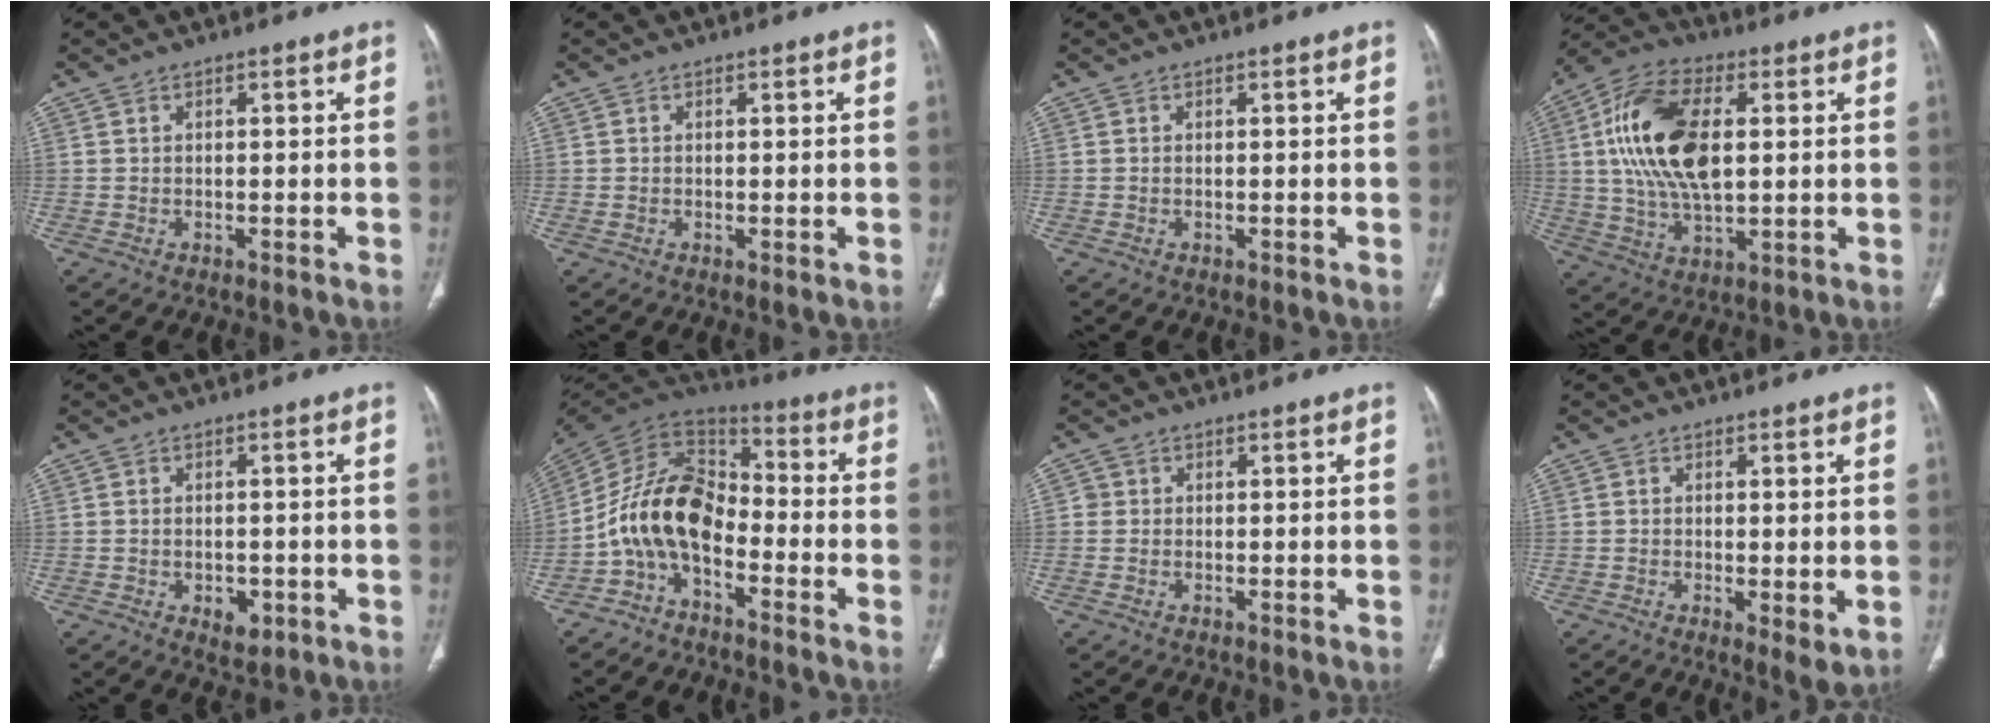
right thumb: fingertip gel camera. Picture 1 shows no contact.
{"total": 0.6, "force": [-0.1, 0.3, 0.5], "torque": [-0.013, -0.004, 0.001]}
{"total": 0.0}
{"total": 18.4, "force": [2.9, 9.7, 15.4], "torque": [-0.298, 0.008, 0.053]}
{"total": 3.9, "force": [-1.3, 2.5, 2.7], "torque": [-0.030, 0.001, -0.009]}
{"total": 14.1, "force": [-4.7, 8.6, 10.1], "torque": [-0.180, 0.081, -0.103]}
{"total": 1.1, "force": [0.1, 1.1, 0.1], "torque": [0.006, 0.003, 0.001]}
{"total": 4.0, "force": [-0.5, 1.3, 3.8], "torque": [-0.063, -0.016, -0.010]}